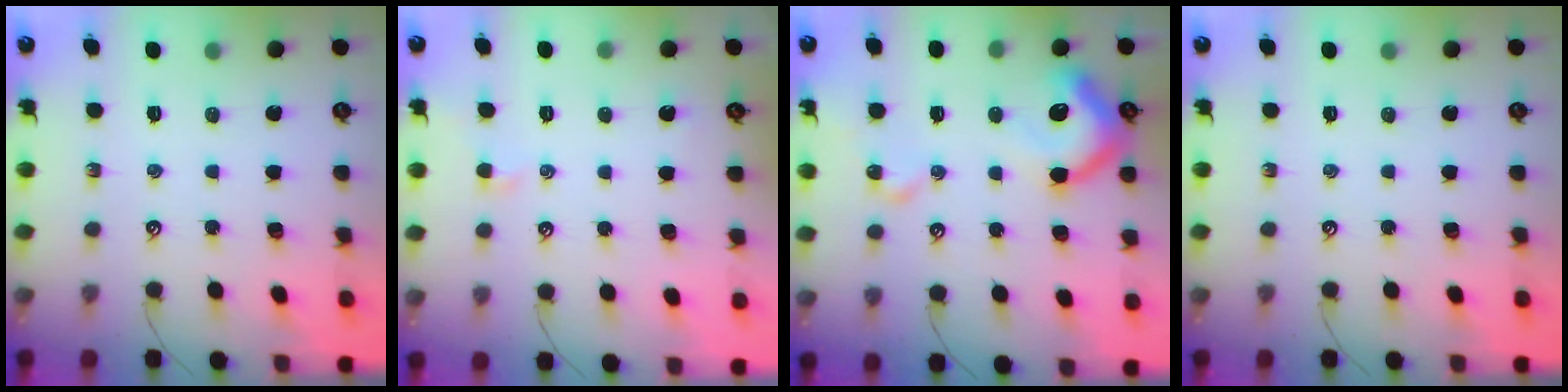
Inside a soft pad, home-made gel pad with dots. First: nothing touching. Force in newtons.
{"total": 0.7, "press": 0.5, "slide": 0.5}
{"total": 12.3, "press": 12.2, "slide": 1.4}
{"total": 0.0}